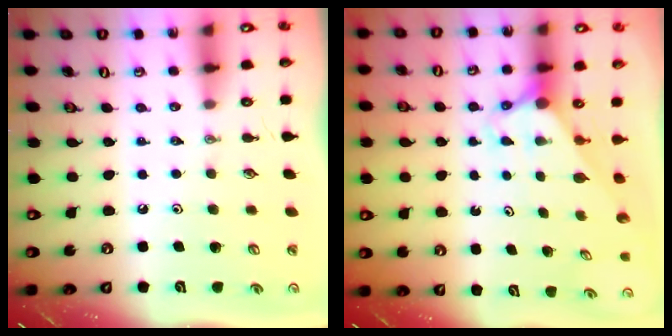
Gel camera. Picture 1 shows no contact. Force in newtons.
{"total": 2.8, "press": 2.8, "slide": 0.0}